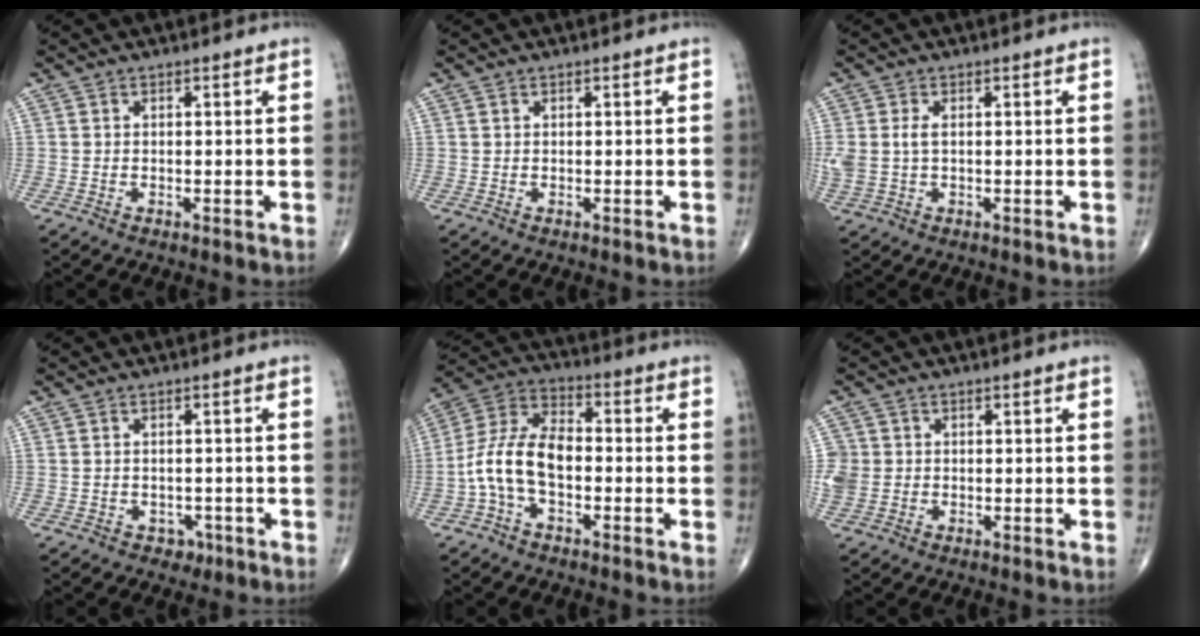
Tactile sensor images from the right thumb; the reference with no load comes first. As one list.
[{"total": 0.0}, {"total": 4.3, "force": [0.4, 2.6, 3.4], "torque": [-0.096, 0.007, 0.013]}, {"total": 2.3, "force": [-1.1, 1.9, 0.7], "torque": [0.003, 0.006, -0.014]}, {"total": 11.4, "force": [-2.6, 6.6, 8.9], "torque": [-0.174, 0.043, -0.060]}, {"total": 4.4, "force": [0.0, 4.1, 1.5], "torque": [-0.030, 0.010, 0.004]}]